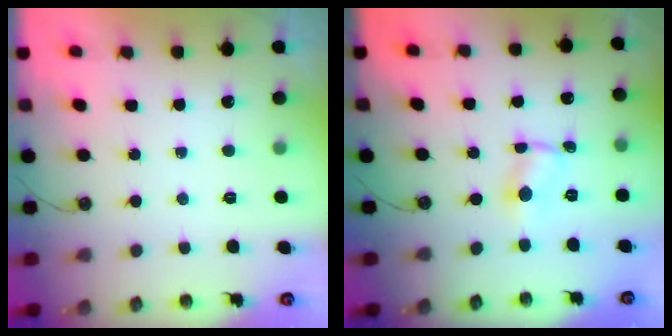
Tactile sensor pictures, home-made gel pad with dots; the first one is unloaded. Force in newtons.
{"total": 1.3, "press": 1.3, "slide": 0.2}